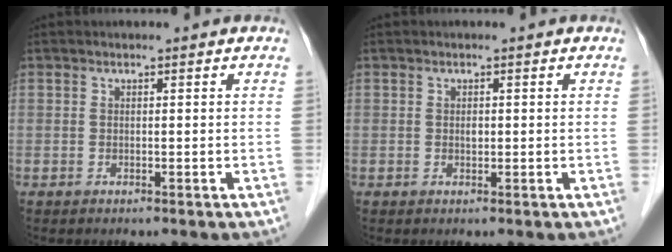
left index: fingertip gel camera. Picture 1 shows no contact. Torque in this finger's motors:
{"motor_torque": [0.09, 0.18, -0.02, 0.00]}